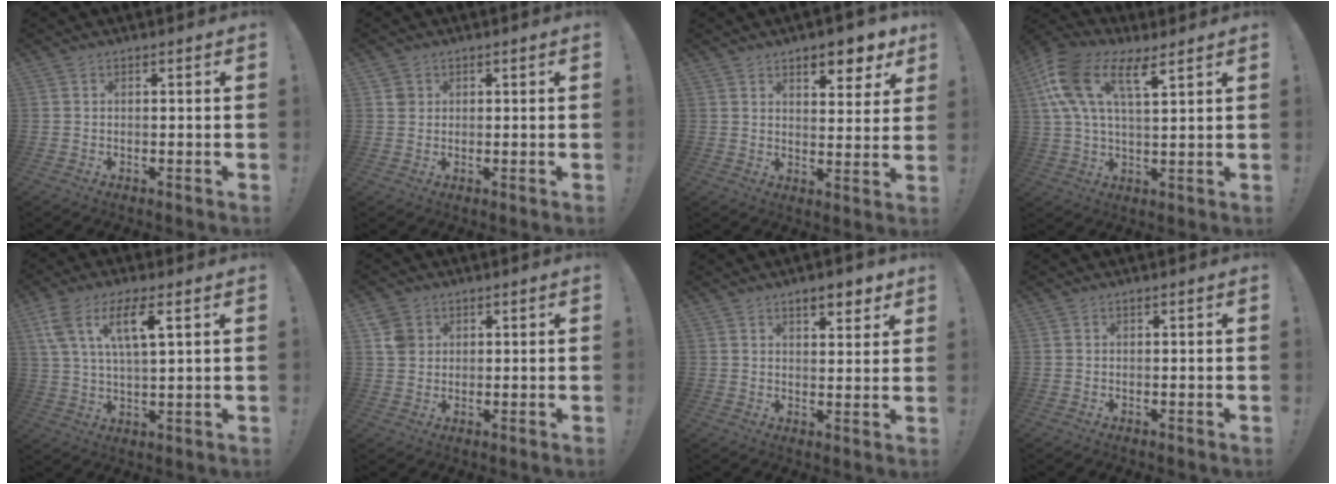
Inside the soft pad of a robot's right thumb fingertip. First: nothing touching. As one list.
[{"total": 2.1, "force": [0.9, 1.8, 0.5], "torque": [0.004, -0.003, 0.015]}, {"total": 8.3, "force": [6.0, 3.2, 4.9], "torque": [-0.040, -0.046, 0.099]}, {"total": 15.2, "force": [7.9, 6.5, 11.2], "torque": [-0.229, -0.025, 0.140]}, {"total": 11.3, "force": [5.3, 3.6, 9.3], "torque": [-0.171, -0.004, 0.094]}, {"total": 5.0, "force": [2.0, 4.3, 1.7], "torque": [-0.021, 0.000, 0.038]}, {"total": 6.2, "force": [4.3, 2.5, 3.7], "torque": [-0.036, -0.022, 0.069]}, {"total": 0.0}]